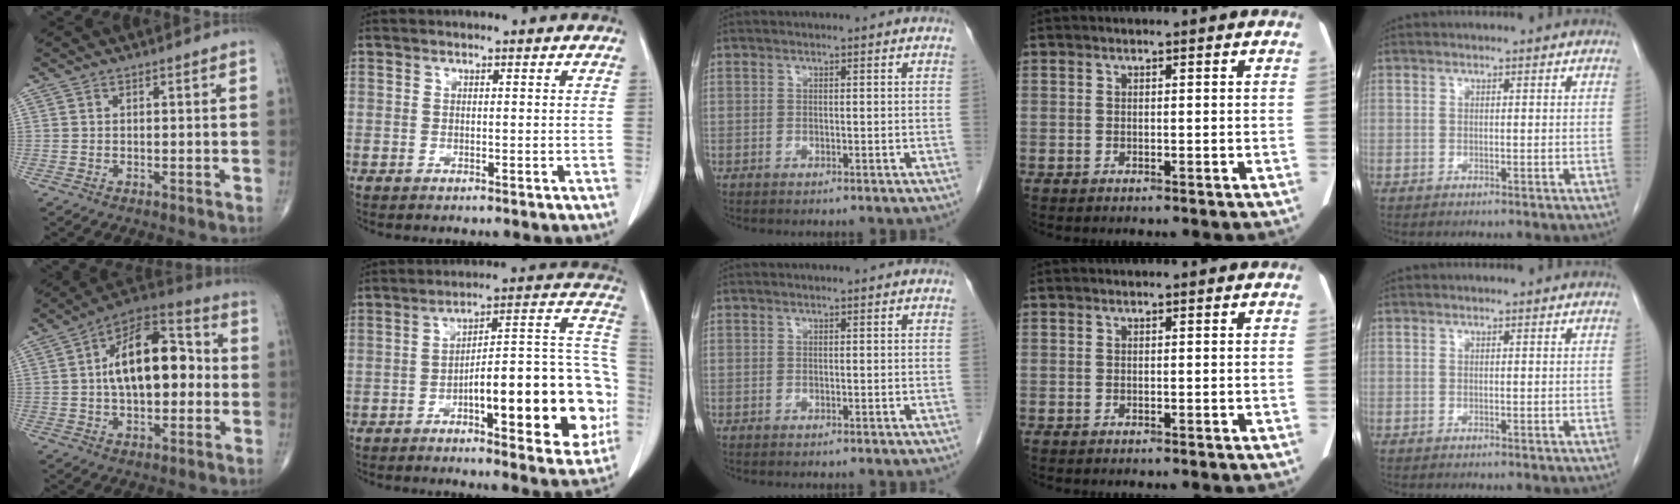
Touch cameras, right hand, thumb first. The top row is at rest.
{"thumb": {"total": 17.7, "force": [1.1, 9.5, 14.9], "torque": [-0.217, 0.037, 0.007]}, "index": {"total": 20.2, "force": [-5.4, 5.1, 18.8], "torque": [-0.196, 0.040, -0.064]}}